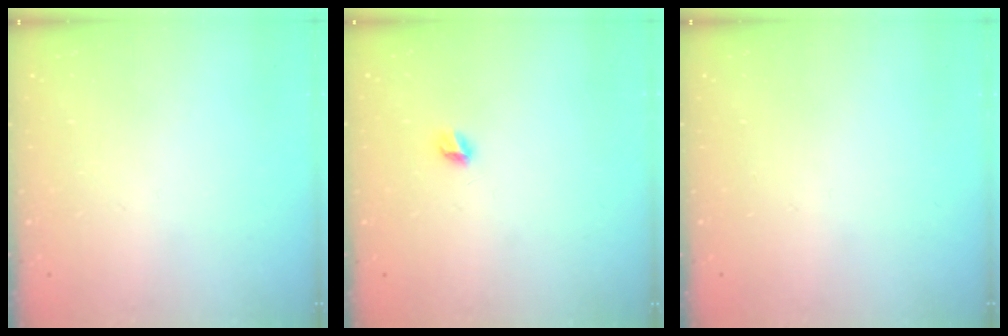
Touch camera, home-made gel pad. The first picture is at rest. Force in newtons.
{"total": 5.0, "press": 5.0, "slide": 0.4}
{"total": 0.0}